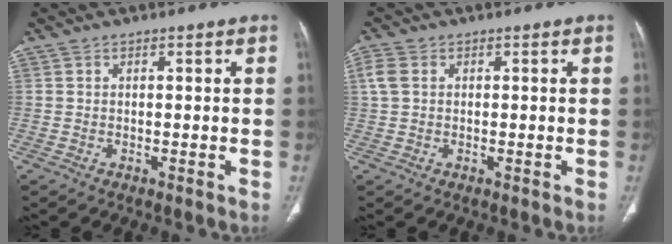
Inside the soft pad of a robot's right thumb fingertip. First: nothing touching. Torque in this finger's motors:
{"motor_torque": [-0.02, -0.05, -0.06, 0.19, 0.01]}